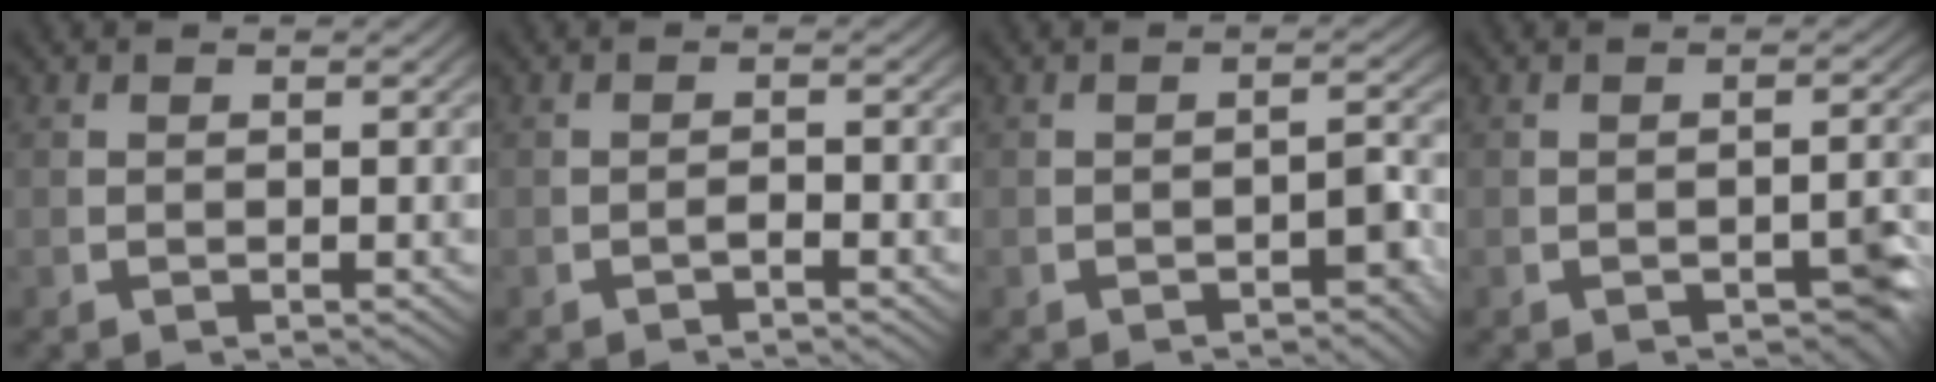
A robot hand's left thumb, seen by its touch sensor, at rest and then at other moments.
{"total": 1.1, "force": [-1.0, 0.3, 0.3], "torque": [-0.010, -0.001, -0.017]}
{"total": 2.1, "force": [-1.5, 0.6, 1.3], "torque": [-0.020, -0.003, -0.020]}
{"total": 1.9, "force": [-1.2, 0.6, 1.4], "torque": [-0.017, 0.000, -0.017]}